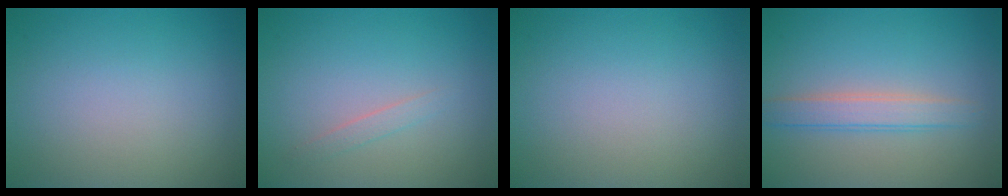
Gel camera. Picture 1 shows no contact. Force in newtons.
{"total": 0.9, "press": 0.9, "slide": 0.0}
{"total": 0.0}
{"total": 2.6, "press": 2.6, "slide": 0.0}